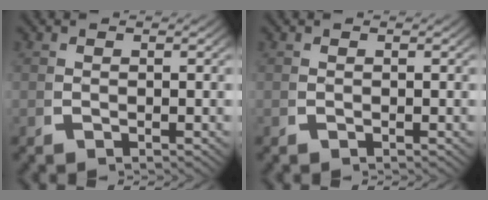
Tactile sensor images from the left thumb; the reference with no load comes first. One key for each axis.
{"total": 0.0}